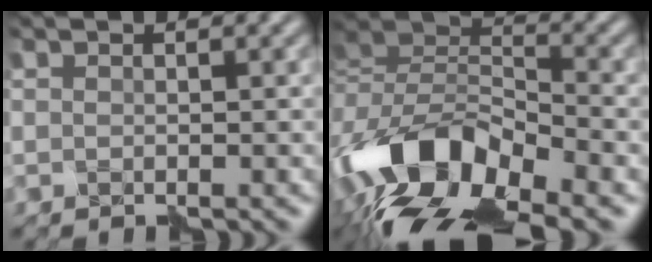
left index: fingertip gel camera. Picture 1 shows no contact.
{"total": 13.9, "force": [-7.2, 7.2, 9.6], "torque": [-0.205, -0.001, -0.124]}